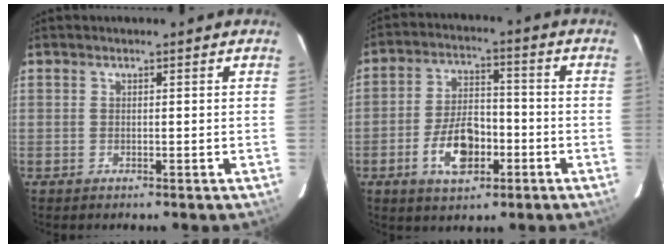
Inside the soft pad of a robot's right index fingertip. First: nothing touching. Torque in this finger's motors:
{"motor_torque": [1.57, -0.20, 0.33, 0.08]}